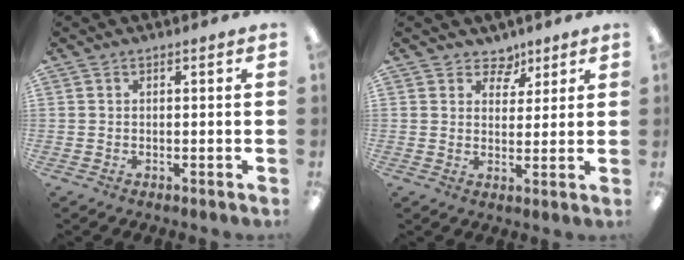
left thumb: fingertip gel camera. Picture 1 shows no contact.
{"total": 5.2, "force": [3.6, 3.6, 0.8], "torque": [-0.001, -0.023, 0.063]}